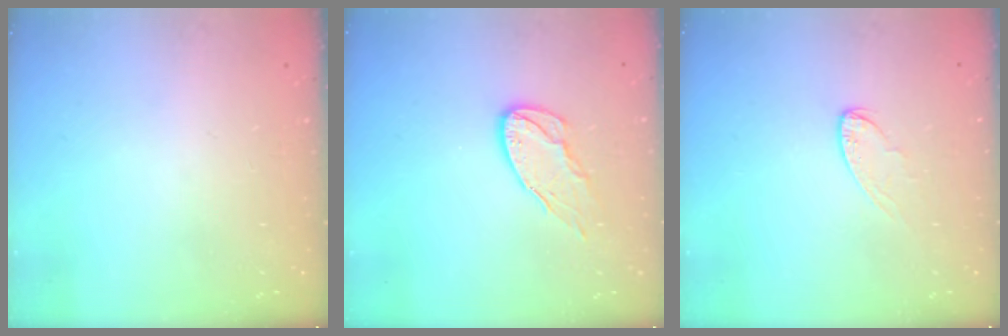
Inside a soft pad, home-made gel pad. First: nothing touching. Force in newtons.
{"total": 8.9, "press": 8.9, "slide": 0.3}
{"total": 5.6, "press": 5.5, "slide": 0.5}